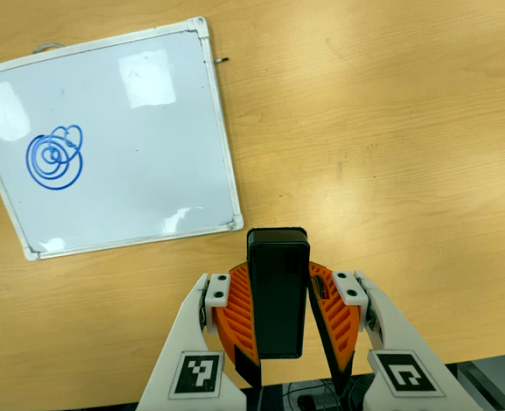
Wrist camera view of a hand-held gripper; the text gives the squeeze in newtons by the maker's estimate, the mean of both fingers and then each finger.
{"total": 7.6, "left": 6.8, "right": 8.4}